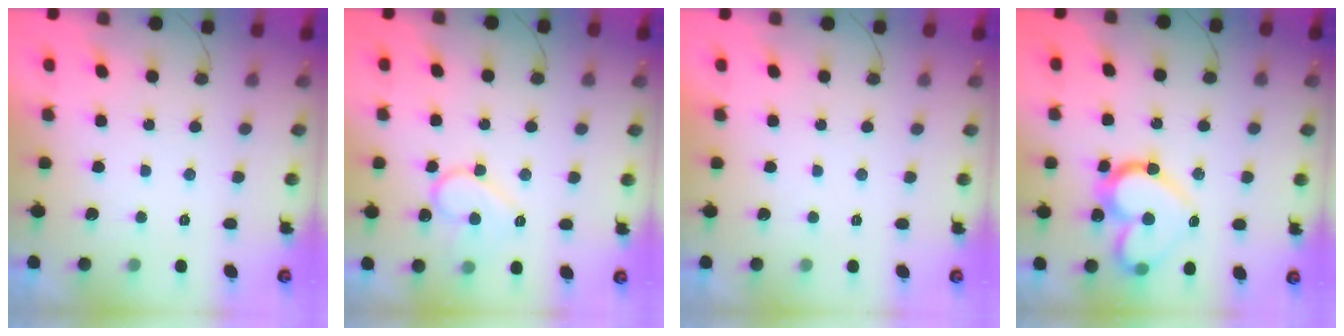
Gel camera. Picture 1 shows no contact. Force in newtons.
{"total": 11.4, "press": 11.4, "slide": 0.6}
{"total": 1.7, "press": 1.6, "slide": 0.0}
{"total": 18.4, "press": 18.4, "slide": 1.4}